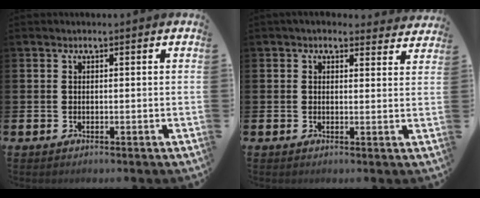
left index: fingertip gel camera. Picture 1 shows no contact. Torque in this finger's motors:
{"motor_torque": [1.12, -1.02, 0.35, 0.04]}